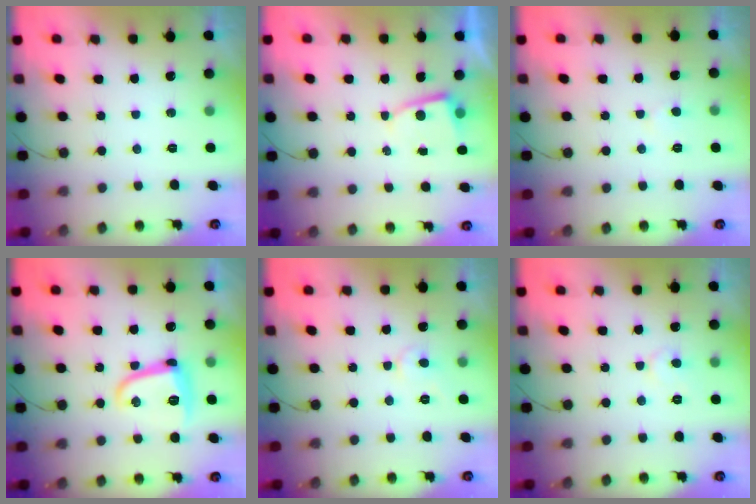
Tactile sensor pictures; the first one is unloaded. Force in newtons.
{"total": 2.7, "press": 2.6, "slide": 0.3}
{"total": 2.5, "press": 2.5, "slide": 0.2}
{"total": 10.6, "press": 10.5, "slide": 0.9}
{"total": 4.4, "press": 4.4, "slide": 0.2}
{"total": 4.4, "press": 4.3, "slide": 0.6}